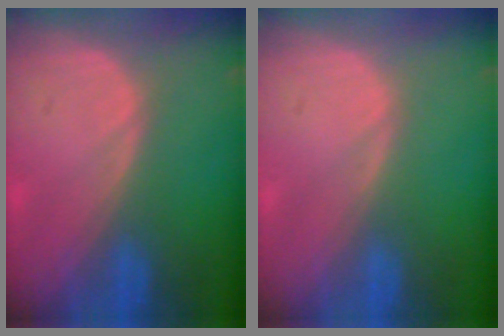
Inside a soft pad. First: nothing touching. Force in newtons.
{"total": 0.0}